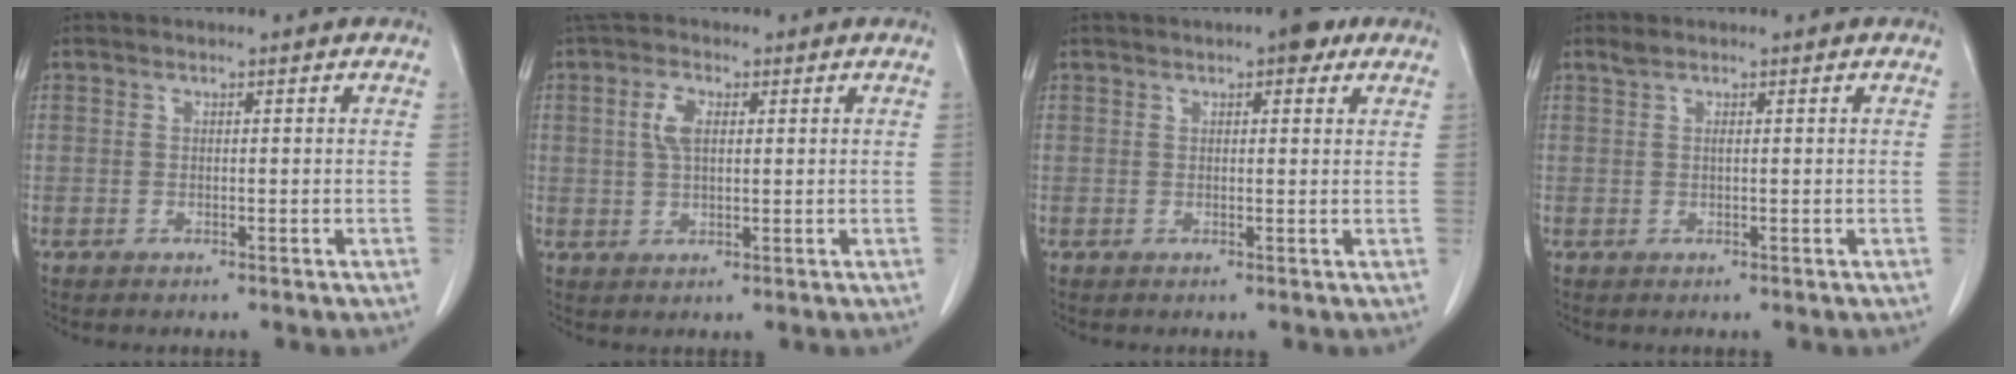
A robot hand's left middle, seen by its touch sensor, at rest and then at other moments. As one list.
[{"total": 3.9, "force": [1.3, 1.9, 3.2], "torque": [-0.069, 0.007, 0.027]}, {"total": 3.9, "force": [2.5, 1.1, 2.8], "torque": [-0.043, 0.010, 0.030]}, {"total": 1.0, "force": [0.7, 0.1, 0.7], "torque": [-0.023, 0.011, 0.017]}]